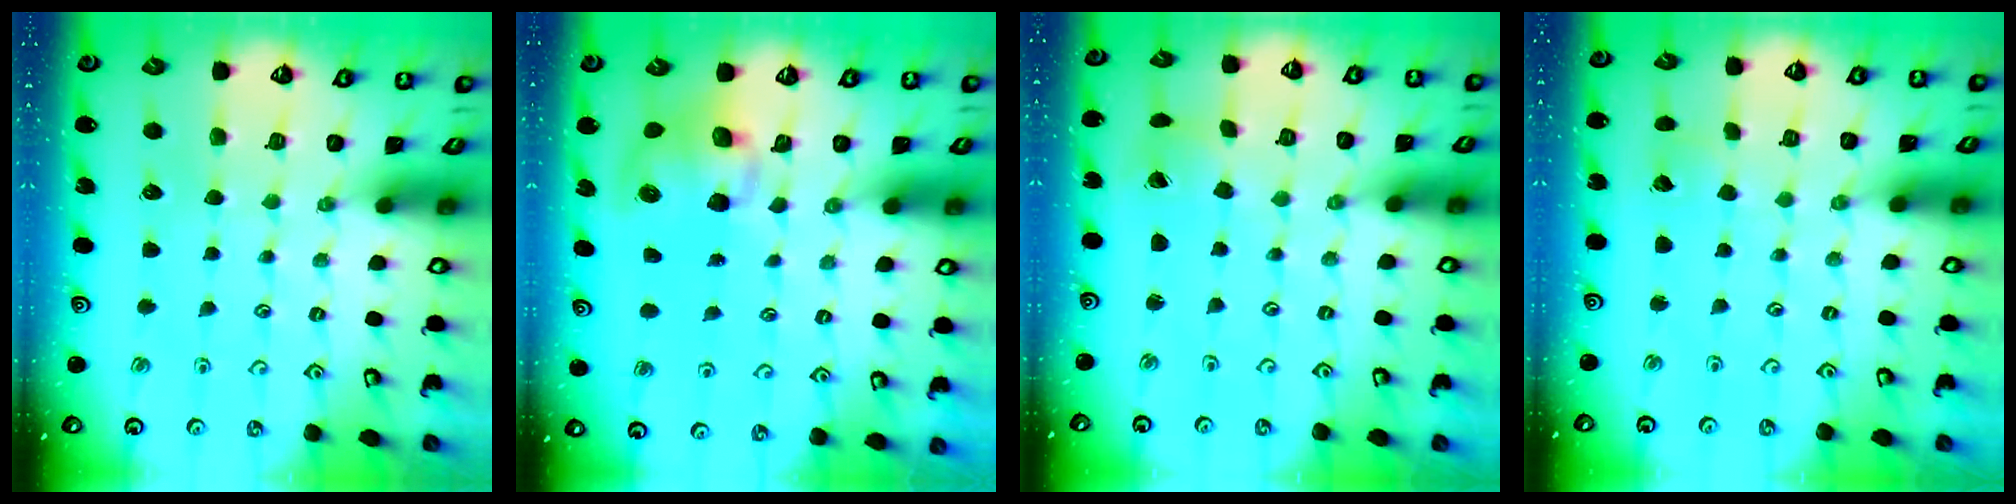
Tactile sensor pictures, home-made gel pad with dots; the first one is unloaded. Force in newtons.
{"total": 8.6, "press": 8.5, "slide": 1.5}
{"total": 1.2, "press": 1.2, "slide": 0.2}
{"total": 2.7, "press": 2.7, "slide": 0.3}